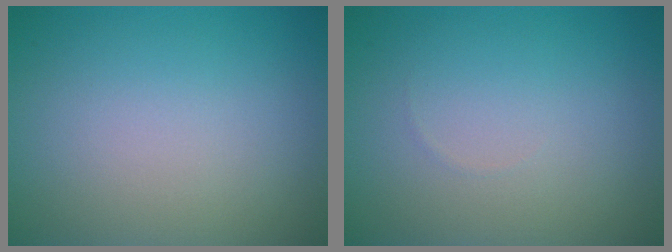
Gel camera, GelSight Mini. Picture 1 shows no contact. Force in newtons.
{"total": 0.0}